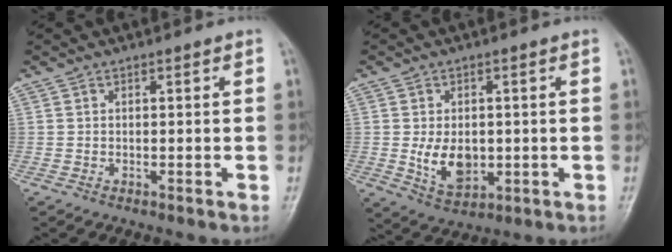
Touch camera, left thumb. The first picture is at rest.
{"total": 7.2, "force": [-0.3, 4.7, 5.4], "torque": [-0.076, -0.011, 0.011]}